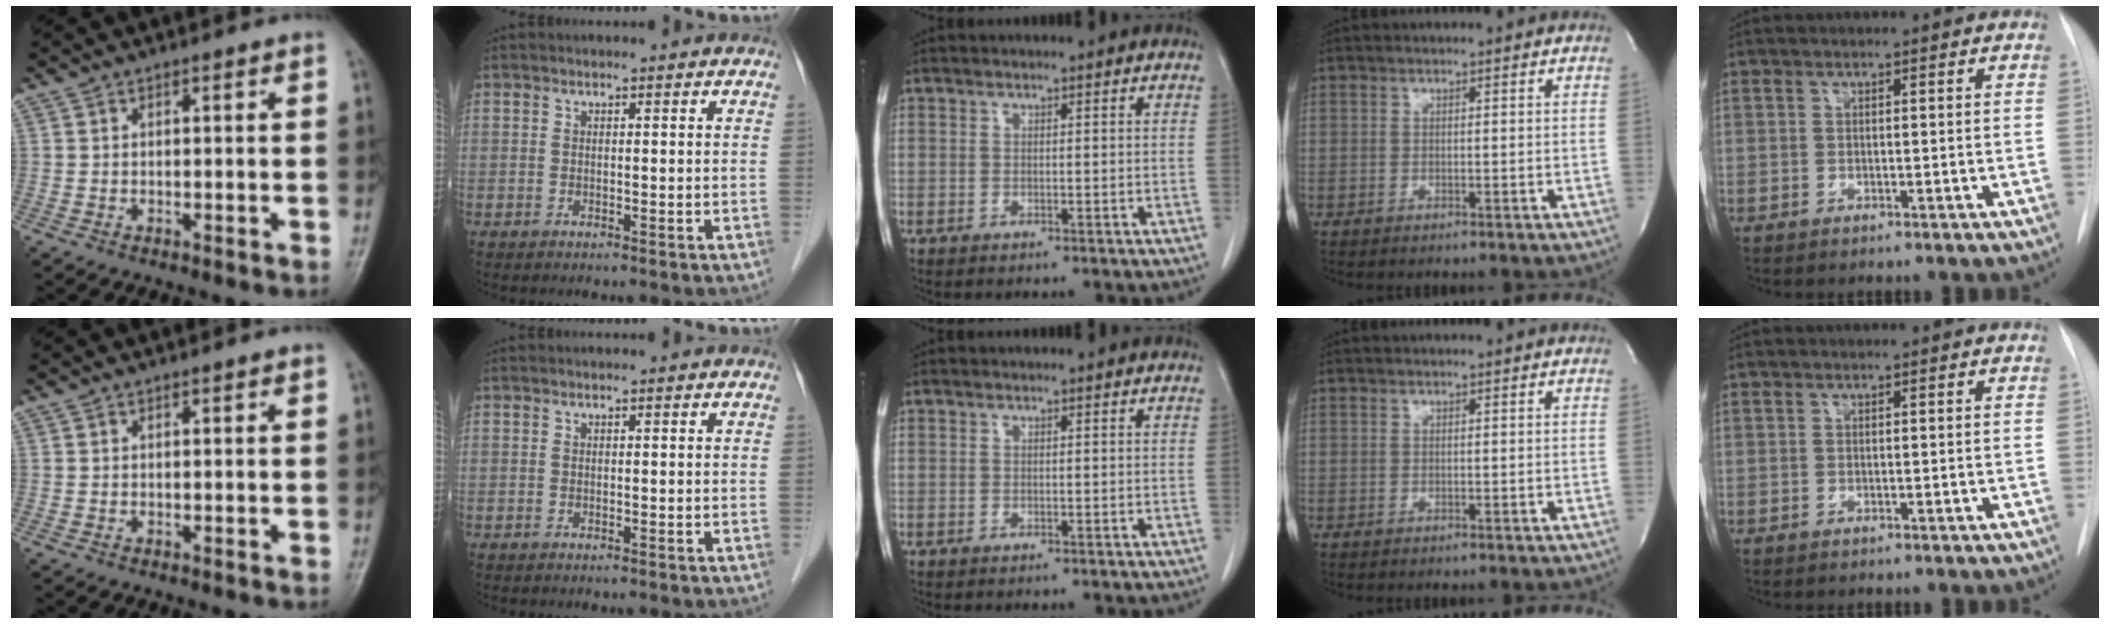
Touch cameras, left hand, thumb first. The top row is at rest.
{}